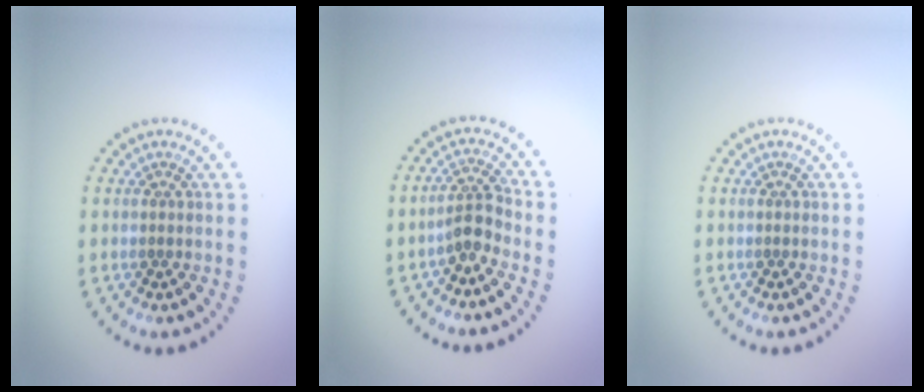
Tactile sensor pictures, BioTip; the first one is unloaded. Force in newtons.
{"total": 2.3, "press": 1.7, "slide": 1.5}
{"total": 0.0}